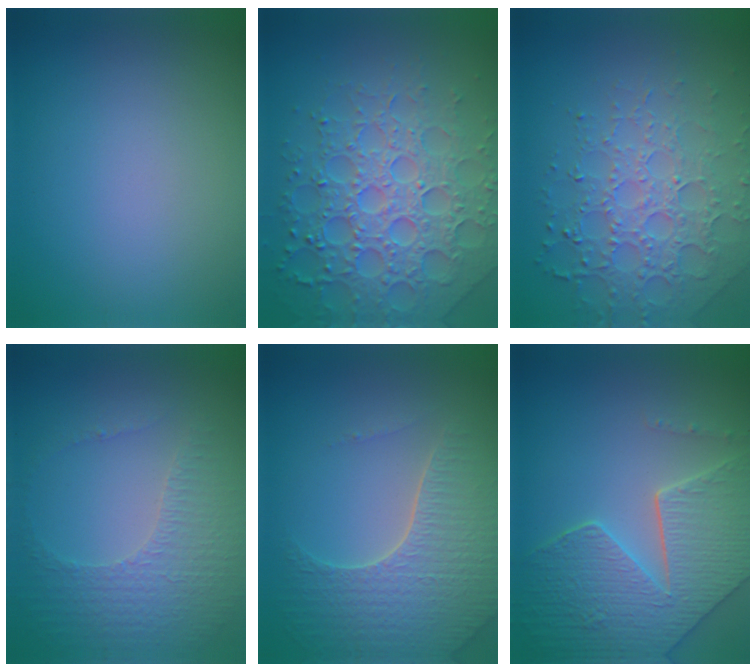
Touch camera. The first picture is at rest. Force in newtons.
{"total": 7.2, "press": 7.0, "slide": 1.7}
{"total": 5.9, "press": 4.7, "slide": 3.6}
{"total": 4.6, "press": 3.1, "slide": 3.3}
{"total": 5.8, "press": 4.7, "slide": 3.3}
{"total": 8.3, "press": 6.1, "slide": 5.6}